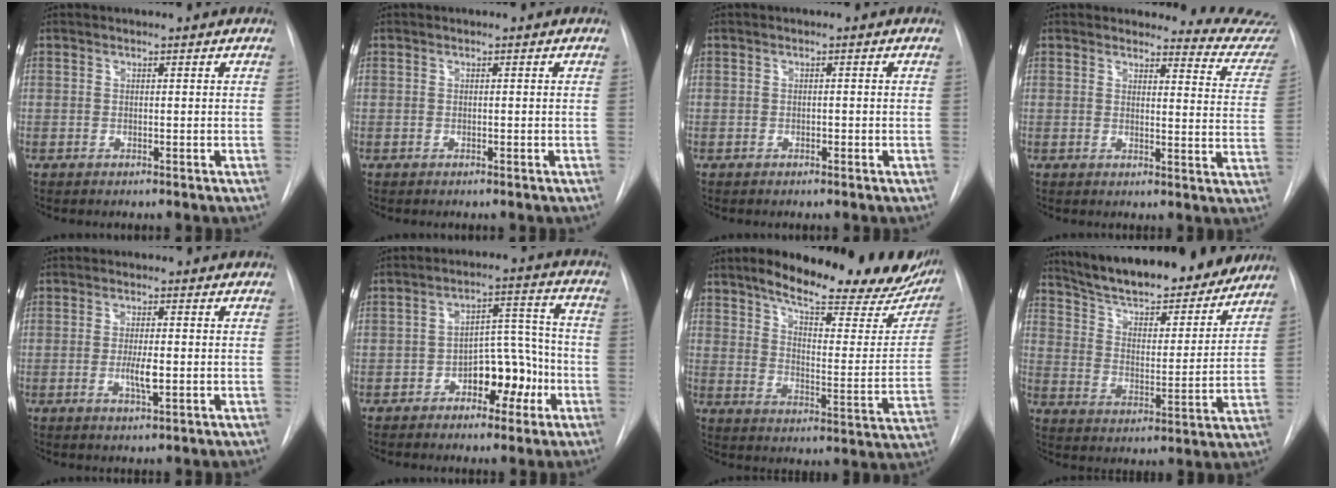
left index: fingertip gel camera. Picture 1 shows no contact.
{"total": 0.0}
{"total": 0.6, "force": [-0.4, 0.3, 0.2], "torque": [-0.003, -0.001, -0.009]}
{"total": 10.9, "force": [10.9, 0.9, -0.4], "torque": [0.039, -0.108, 0.085]}
{"total": 3.4, "force": [-0.8, 0.7, 3.3], "torque": [-0.061, -0.007, -0.013]}
{"total": 8.6, "force": [-3.8, 4.5, 6.2], "torque": [-0.087, 0.032, -0.056]}
{"total": 25.0, "force": [19.6, 6.6, 14.1], "torque": [-0.192, -0.029, 0.247]}
{"total": 22.8, "force": [20.0, 5.7, 9.3], "torque": [-0.146, -0.007, 0.286]}